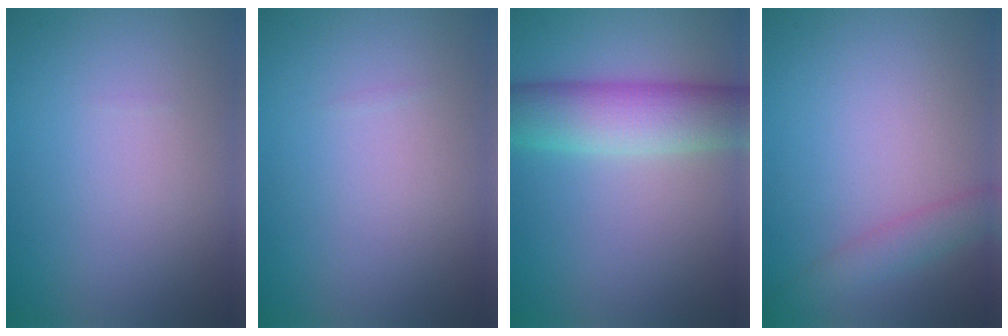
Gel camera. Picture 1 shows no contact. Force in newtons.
{"total": 0.0}
{"total": 6.7, "press": 6.7, "slide": 0.4}
{"total": 2.1, "press": 2.1, "slide": 0.1}